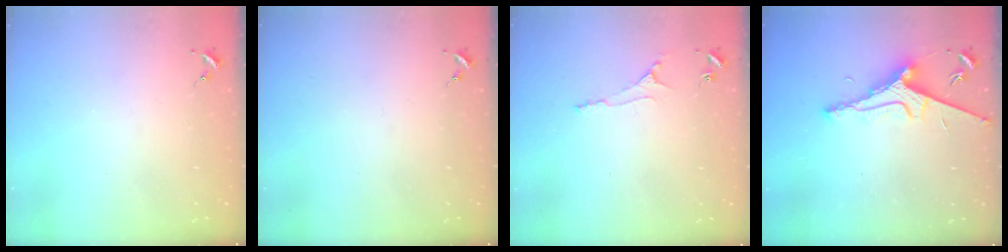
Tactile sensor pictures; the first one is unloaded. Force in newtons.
{"total": 0.0}
{"total": 4.7, "press": 4.7, "slide": 0.6}
{"total": 7.9, "press": 7.9, "slide": 0.9}